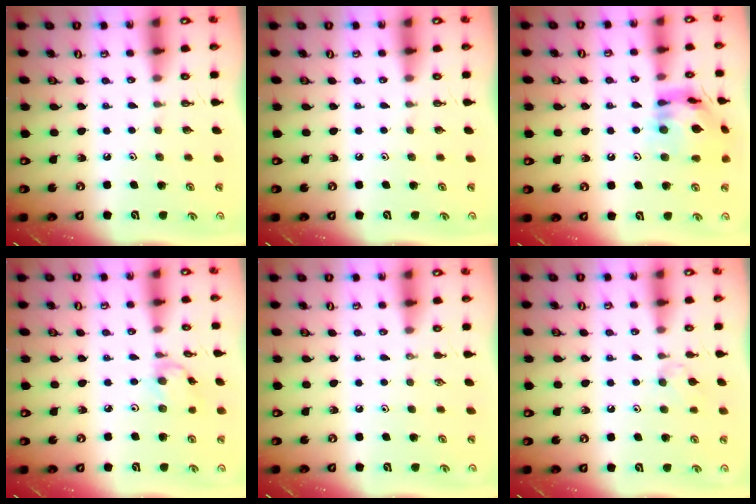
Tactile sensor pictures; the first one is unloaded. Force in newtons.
{"total": 0.0}
{"total": 15.4, "press": 15.3, "slide": 1.8}
{"total": 4.8, "press": 4.8, "slide": 0.3}
{"total": 0.0}
{"total": 5.0, "press": 4.9, "slide": 0.9}